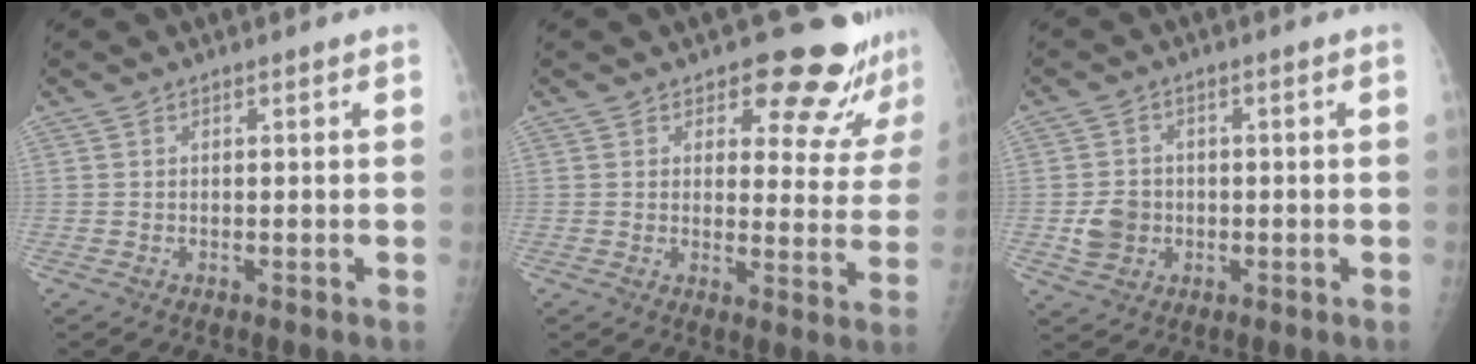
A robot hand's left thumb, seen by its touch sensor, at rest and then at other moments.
{"total": 12.8, "force": [11.5, 4.3, 3.6], "torque": [0.003, -0.094, 0.122]}
{"total": 5.1, "force": [-0.8, 4.5, 2.3], "torque": [-0.028, 0.006, -0.012]}